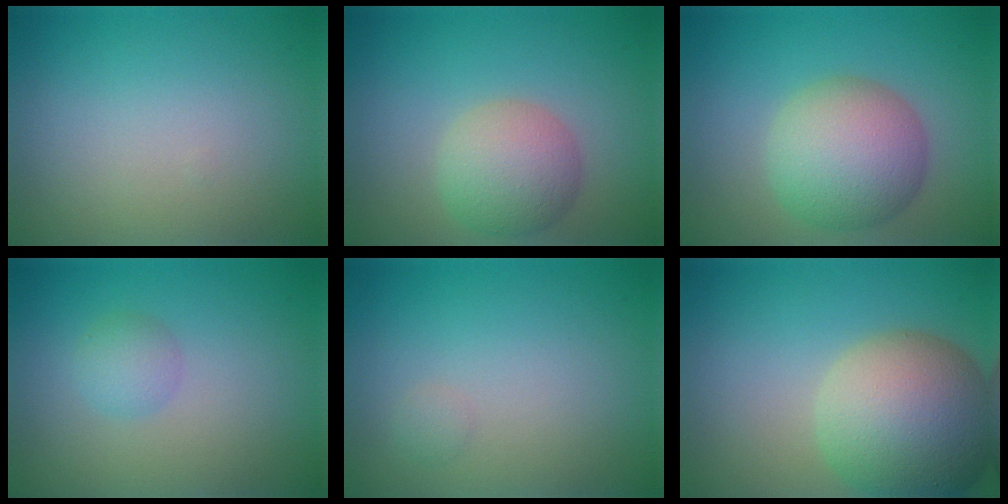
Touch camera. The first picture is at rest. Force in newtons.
{"total": 4.6, "press": 4.6, "slide": 0.2}
{"total": 7.2, "press": 7.2, "slide": 0.3}
{"total": 1.7, "press": 1.7, "slide": 0.0}
{"total": 0.6, "press": 0.6, "slide": 0.0}
{"total": 11.1, "press": 11.1, "slide": 0.5}